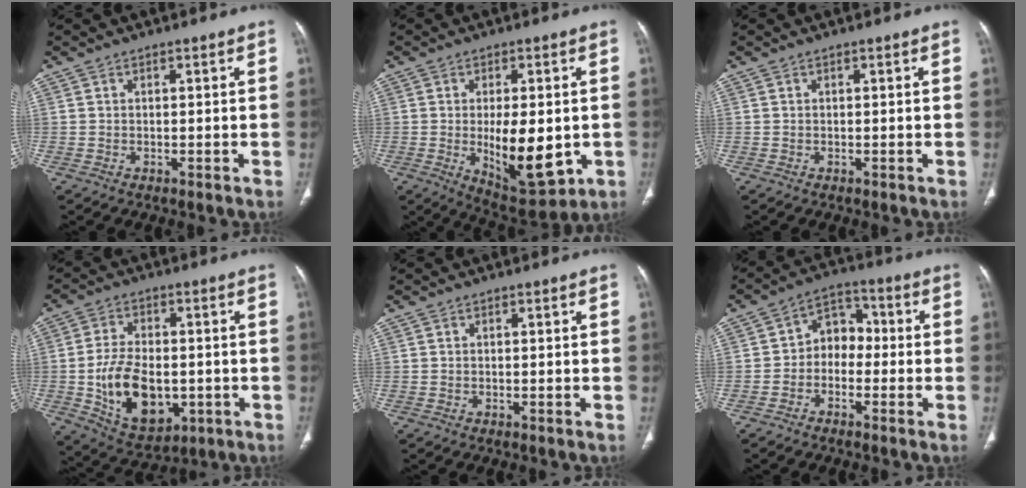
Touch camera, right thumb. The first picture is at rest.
{"total": 13.8, "force": [-2.1, 6.2, 12.1], "torque": [-0.161, -0.018, -0.015]}
{"total": 0.0}
{"total": 14.6, "force": [-2.5, 9.0, 11.2], "torque": [-0.175, -0.002, -0.025]}
{"total": 0.0}
{"total": 6.7, "force": [-1.3, 5.2, 4.0], "torque": [-0.030, 0.036, -0.041]}